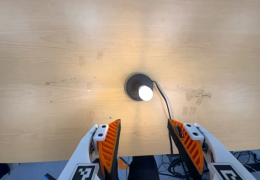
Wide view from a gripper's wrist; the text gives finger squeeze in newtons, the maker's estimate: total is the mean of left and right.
{"total": 0.0}